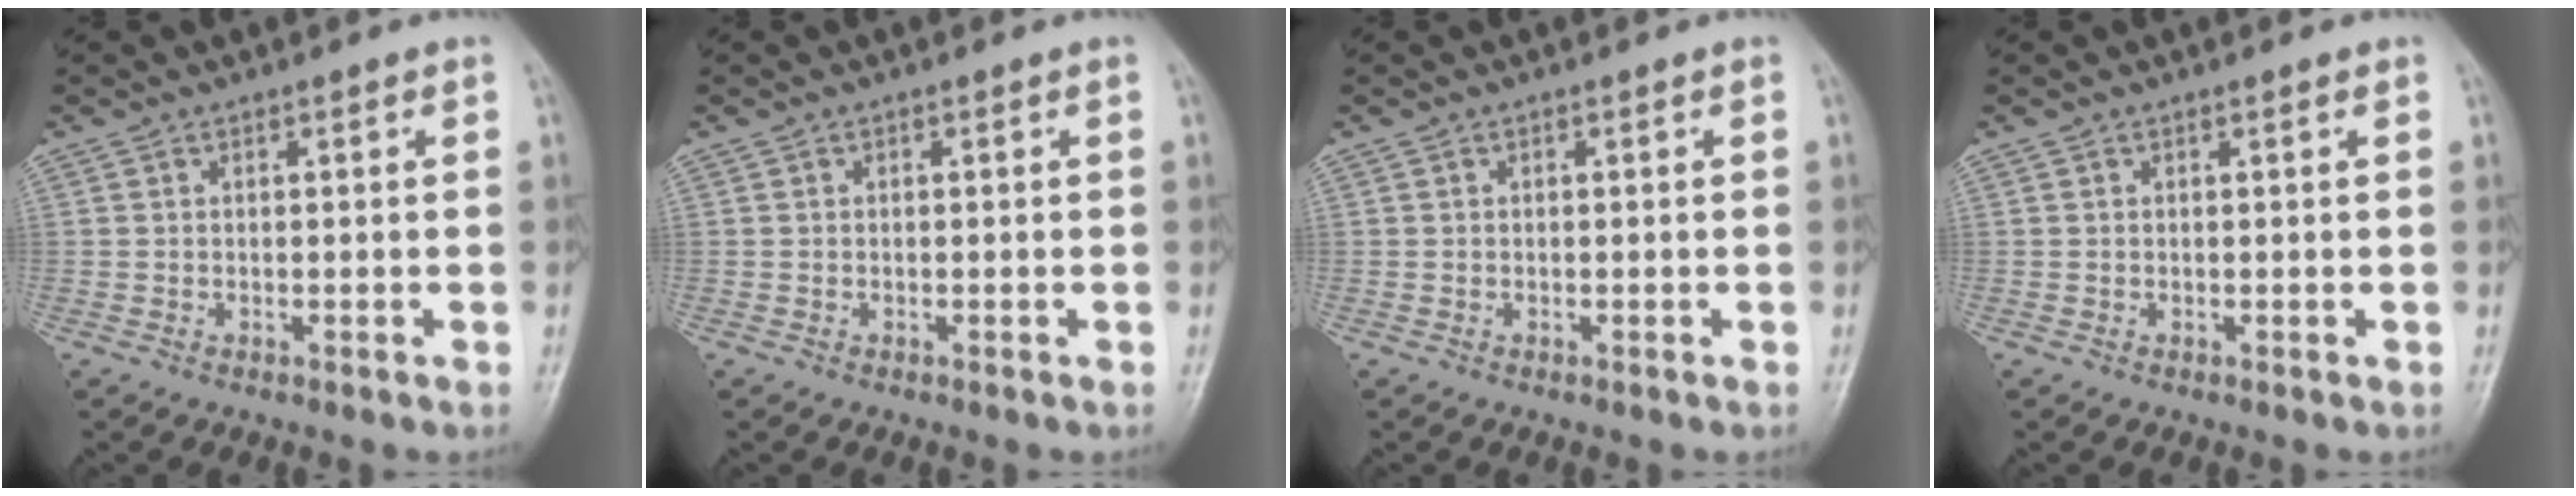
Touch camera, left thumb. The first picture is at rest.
{"total": 0.0}
{"total": 0.0}
{"total": 0.6, "force": [0.4, 0.1, 0.4], "torque": [-0.007, 0.000, 0.003]}